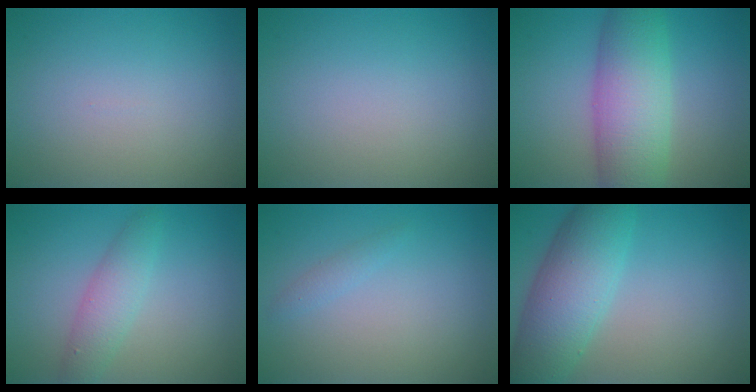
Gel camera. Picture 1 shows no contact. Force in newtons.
{"total": 0.0}
{"total": 7.8, "press": 7.8, "slide": 0.1}
{"total": 2.8, "press": 2.8, "slide": 0.1}
{"total": 0.8, "press": 0.8, "slide": 0.1}
{"total": 7.3, "press": 7.3, "slide": 0.3}